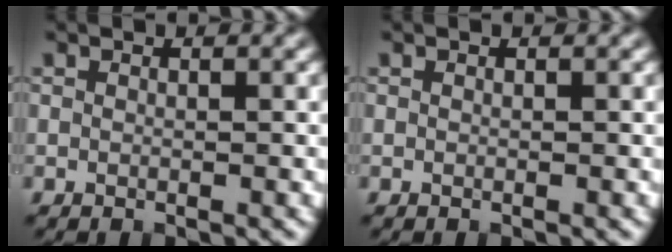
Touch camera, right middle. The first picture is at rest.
{"total": 0.0}